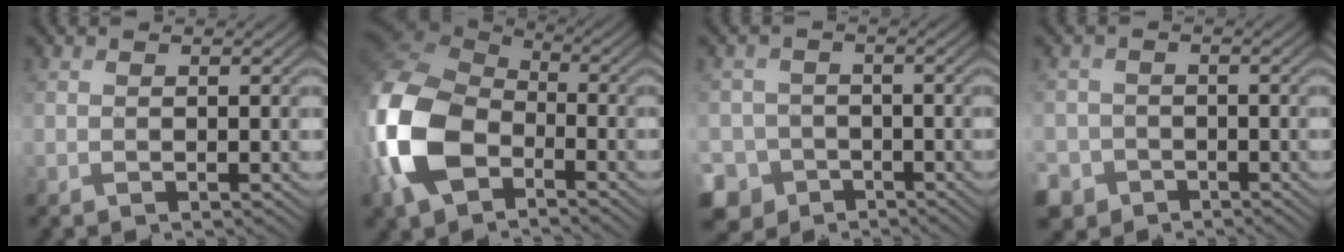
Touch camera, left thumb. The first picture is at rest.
{"total": 13.6, "force": [-4.9, 8.5, 9.5], "torque": [-0.259, -0.017, -0.104]}
{"total": 7.0, "force": [-2.9, 6.3, 1.3], "torque": [-0.051, -0.018, -0.074]}
{"total": 5.0, "force": [-2.4, 4.3, 0.7], "torque": [-0.021, -0.011, -0.059]}